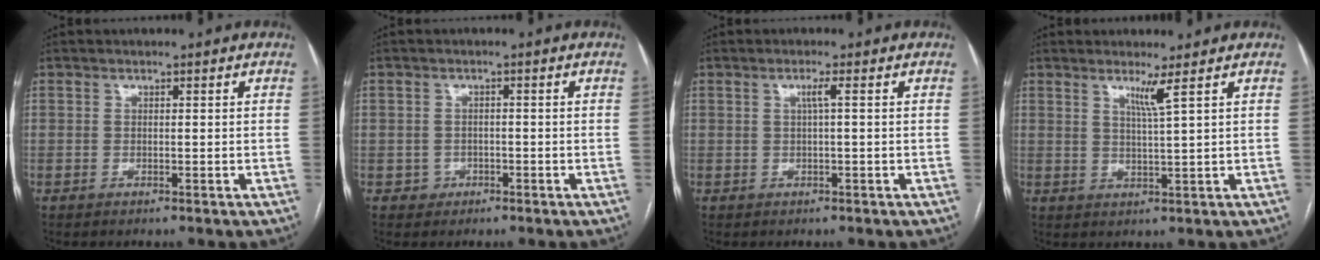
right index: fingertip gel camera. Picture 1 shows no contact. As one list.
[{"total": 2.0, "force": [-0.8, 1.8, 0.1], "torque": [0.007, 0.010, -0.011]}, {"total": 1.4, "force": [0.3, -0.4, 1.4], "torque": [-0.026, 0.001, 0.007]}, {"total": 3.0, "force": [1.8, -1.2, 2.1], "torque": [-0.041, -0.016, 0.037]}]